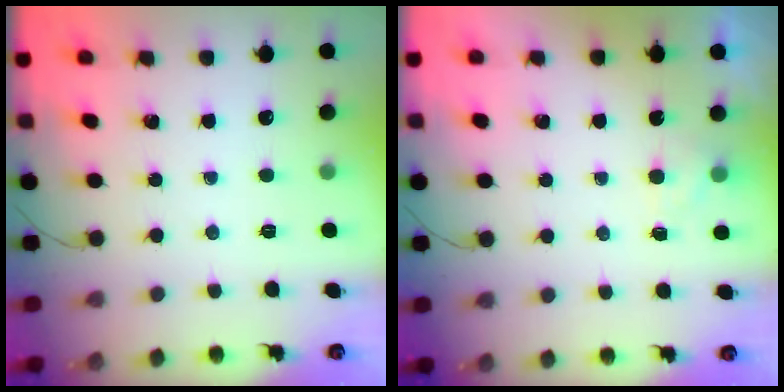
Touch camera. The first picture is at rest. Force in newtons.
{"total": 1.3, "press": 0.7, "slide": 1.0}